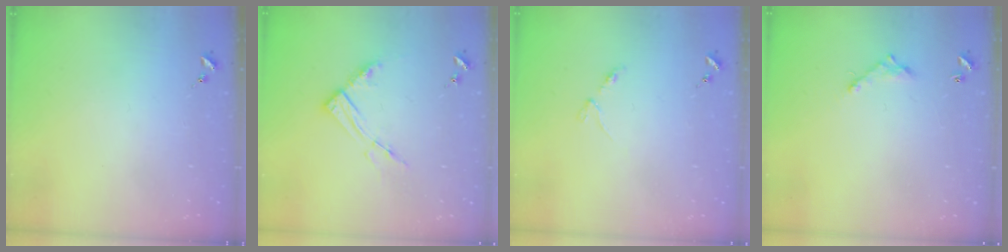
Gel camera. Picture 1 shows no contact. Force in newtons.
{"total": 8.9, "press": 8.9, "slide": 0.8}
{"total": 2.9, "press": 2.8, "slide": 0.4}
{"total": 6.2, "press": 6.2, "slide": 0.4}